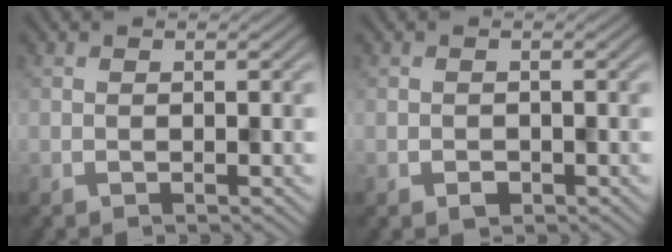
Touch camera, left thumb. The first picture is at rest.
{"total": 1.0, "force": [-0.5, 0.7, 0.4], "torque": [-0.005, -0.004, -0.011]}